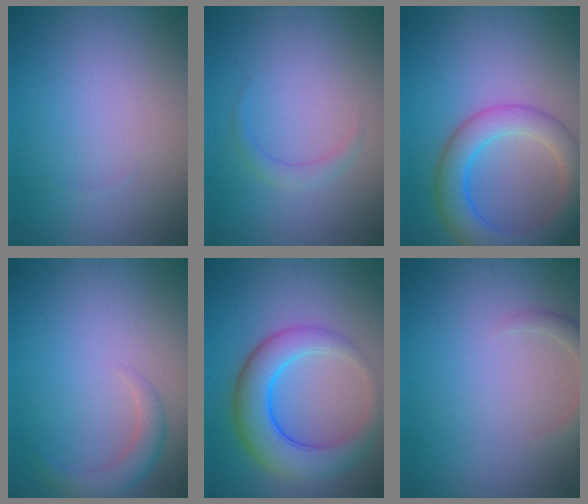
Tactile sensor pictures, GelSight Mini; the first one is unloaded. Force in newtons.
{"total": 0.8, "press": 0.8, "slide": 0.0}
{"total": 5.7, "press": 5.7, "slide": 0.2}
{"total": 2.2, "press": 2.2, "slide": 0.1}
{"total": 6.3, "press": 6.3, "slide": 0.1}
{"total": 1.6, "press": 1.6, "slide": 0.1}